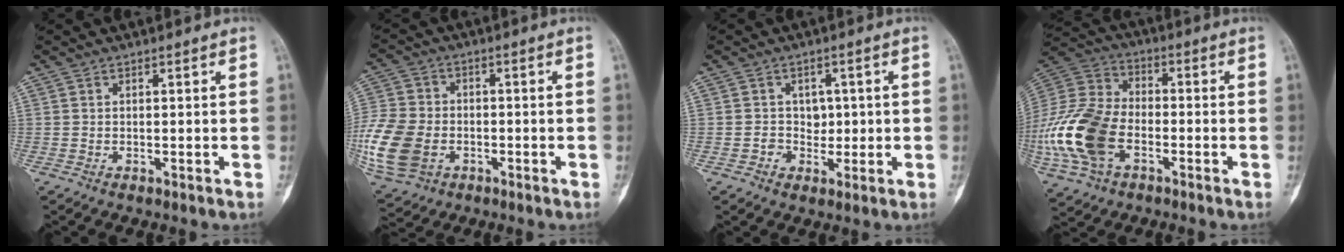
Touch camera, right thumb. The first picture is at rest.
{"total": 17.7, "force": [-4.6, 13.1, 11.0], "torque": [-0.272, -0.001, -0.081]}
{"total": 3.8, "force": [0.0, 3.6, 1.3], "torque": [0.023, 0.009, -0.002]}
{"total": 20.2, "force": [-5.5, 13.0, 14.6], "torque": [-0.332, 0.016, -0.101]}